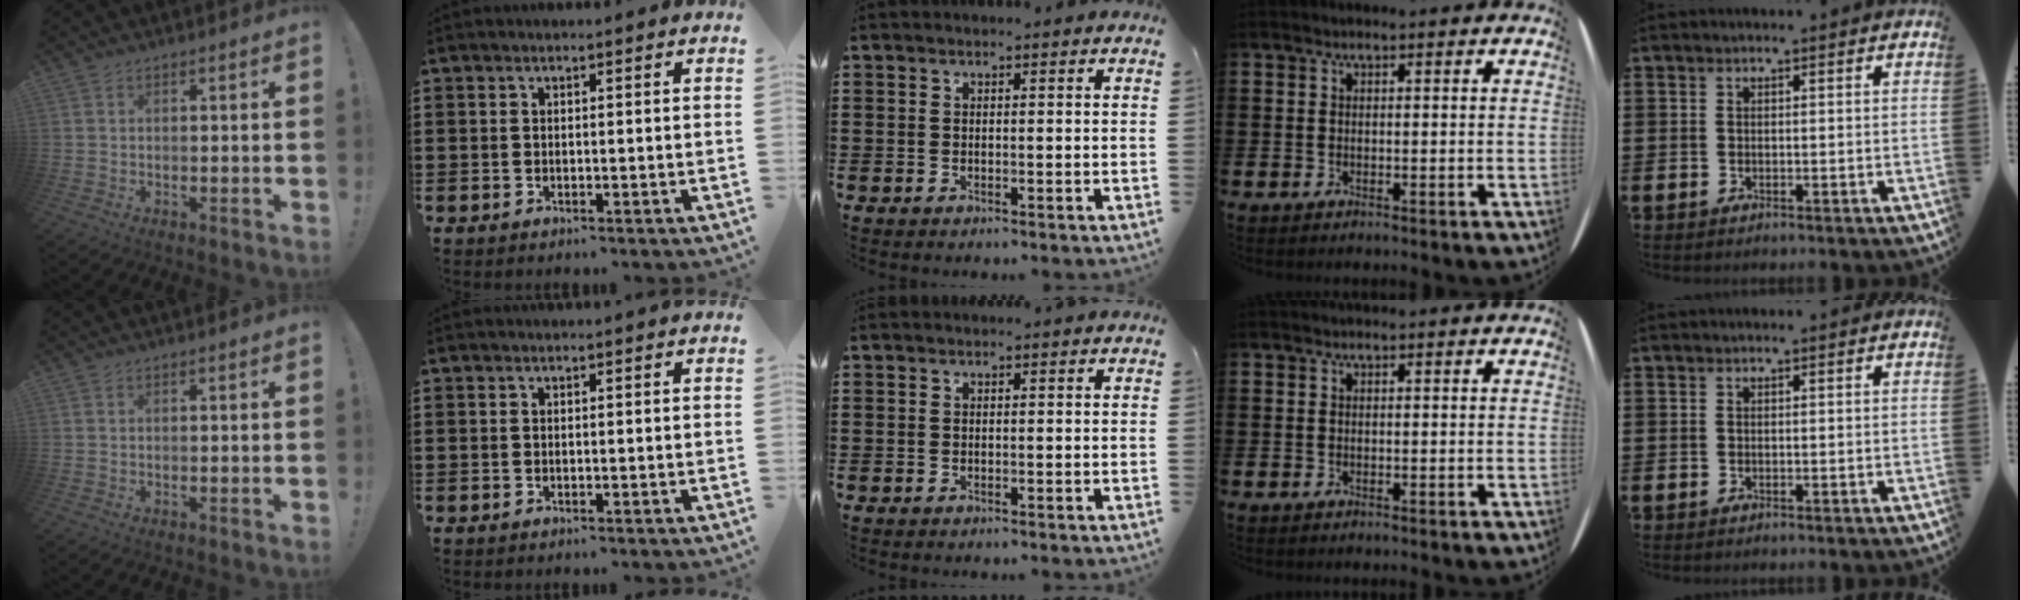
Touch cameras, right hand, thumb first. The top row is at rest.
{}